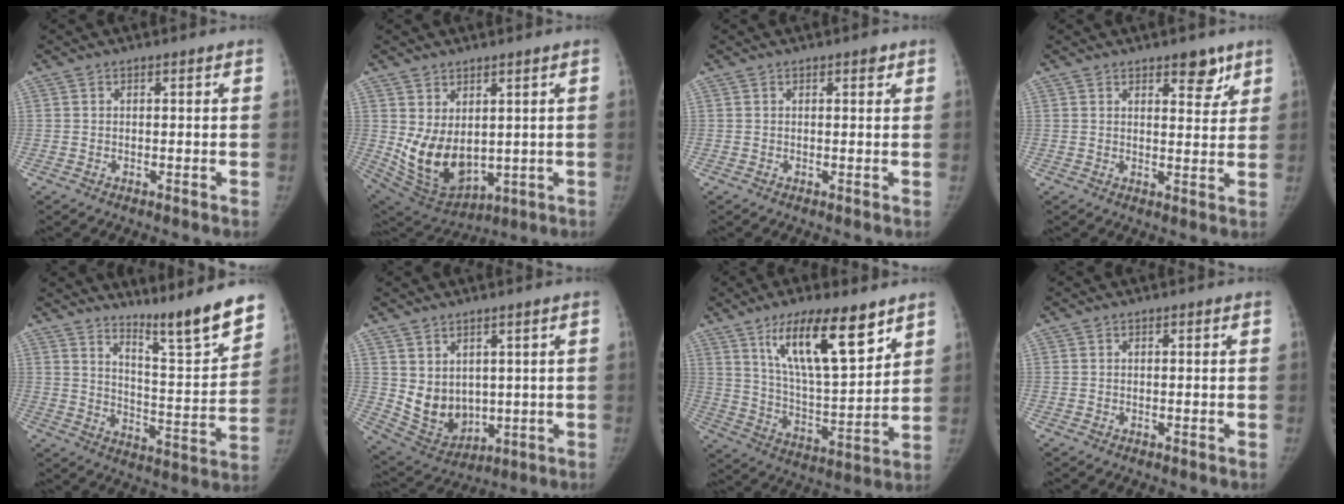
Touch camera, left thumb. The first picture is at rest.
{"total": 11.5, "force": [1.4, 7.2, 8.8], "torque": [-0.136, -0.025, 0.058]}
{"total": 1.3, "force": [0.8, 0.5, 0.8], "torque": [-0.006, -0.002, 0.008]}
{"total": 5.1, "force": [3.4, 2.3, 3.0], "torque": [-0.014, -0.021, 0.046]}
{"total": 14.6, "force": [12.1, 0.9, 8.0], "torque": [-0.096, -0.101, 0.193]}
{"total": 9.0, "force": [1.7, 6.9, 5.6], "torque": [-0.068, -0.023, 0.062]}
{"total": 18.1, "force": [10.6, 5.3, 13.6], "torque": [-0.198, -0.057, 0.194]}
{"total": 0.0}